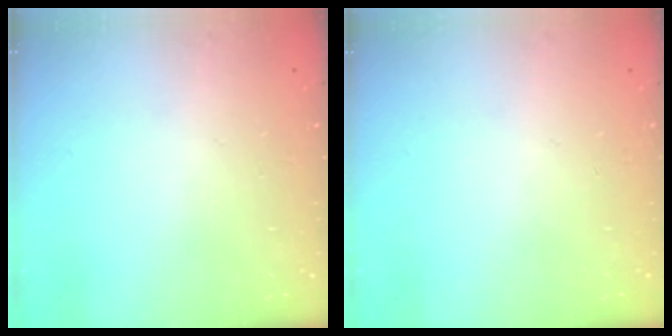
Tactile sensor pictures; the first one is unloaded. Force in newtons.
{"total": 0.0}